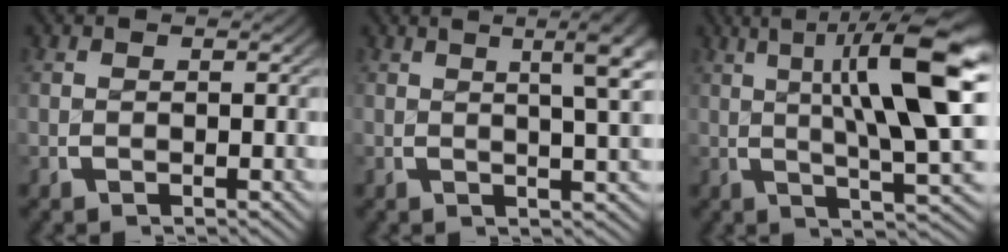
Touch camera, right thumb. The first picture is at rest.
{"total": 7.0, "force": [2.4, 2.6, 6.0], "torque": [-0.065, 0.010, 0.030]}
{"total": 11.7, "force": [2.5, 4.8, 10.4], "torque": [-0.147, -0.006, 0.029]}